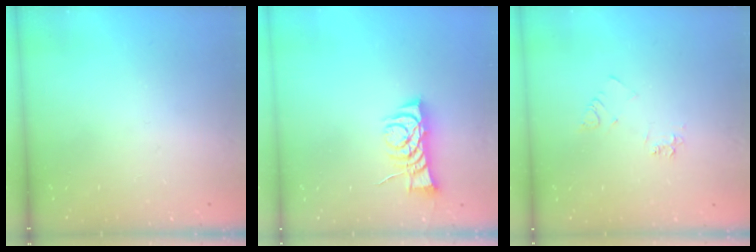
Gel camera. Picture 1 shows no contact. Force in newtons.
{"total": 7.8, "press": 7.7, "slide": 0.6}
{"total": 4.6, "press": 4.6, "slide": 0.5}